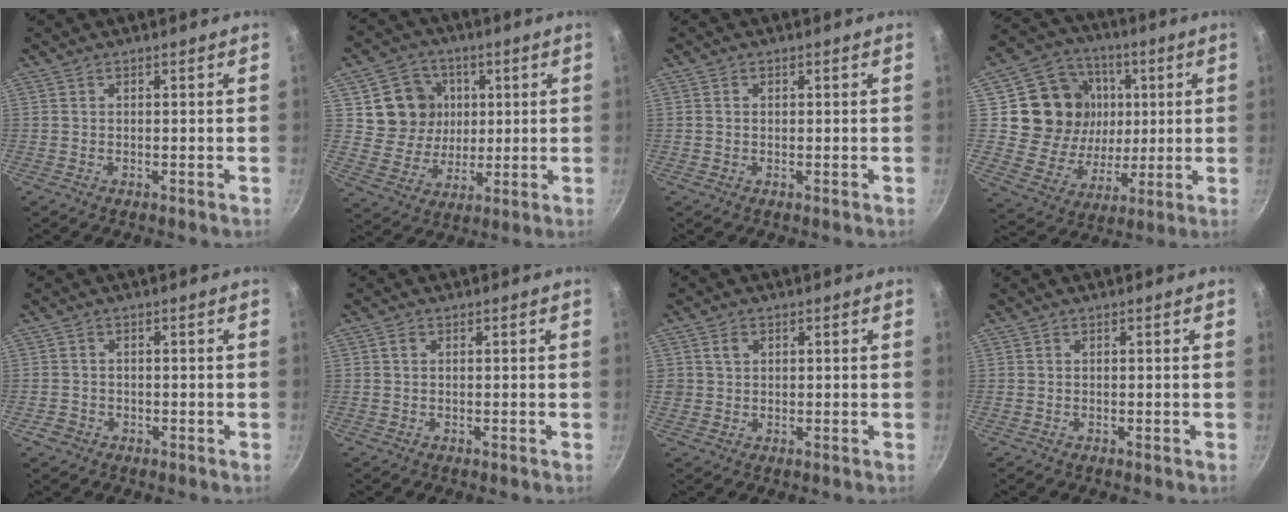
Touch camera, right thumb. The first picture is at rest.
{"total": 12.2, "force": [3.2, 11.0, 4.2], "torque": [-0.045, -0.011, 0.061]}
{"total": 0.8, "force": [0.1, 0.7, 0.4], "torque": [-0.006, 0.004, 0.001]}
{"total": 19.3, "force": [3.8, 16.7, 8.8], "torque": [-0.135, 0.001, 0.073]}
{"total": 2.4, "force": [-1.1, 2.0, 0.8], "torque": [-0.009, 0.011, -0.015]}
{"total": 1.1, "force": [0.3, 0.9, 0.7], "torque": [-0.011, 0.003, 0.004]}
{"total": 2.5, "force": [0.8, 2.1, 0.9], "torque": [-0.003, 0.007, 0.014]}
{"total": 0.0}